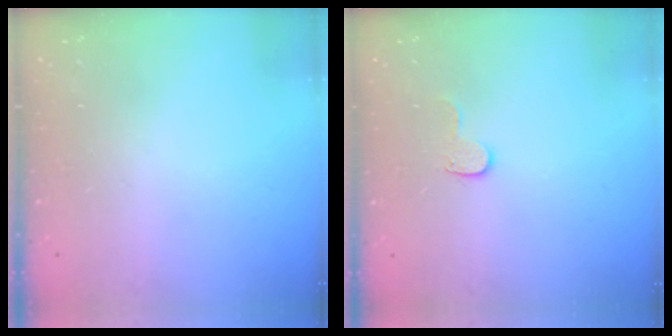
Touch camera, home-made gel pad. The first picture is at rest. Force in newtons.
{"total": 6.9, "press": 6.9, "slide": 0.5}